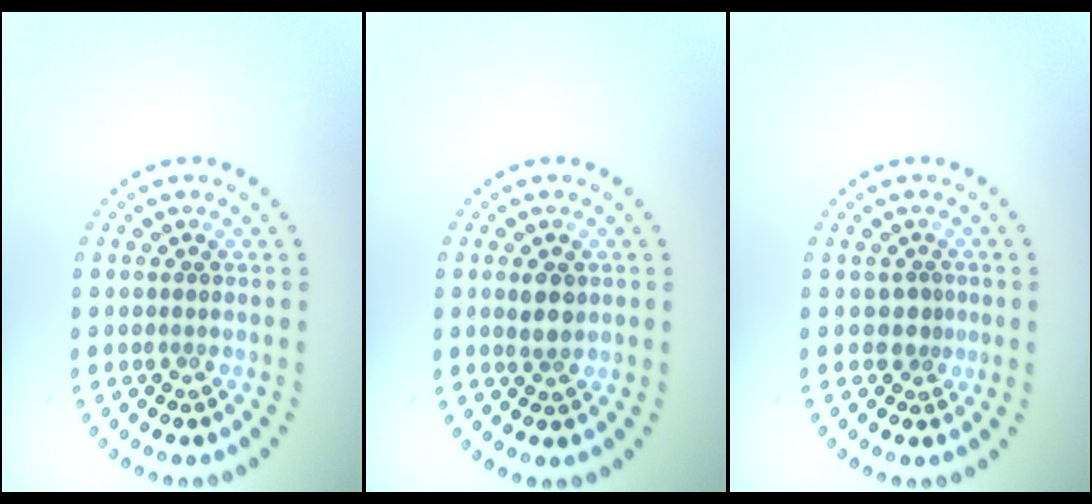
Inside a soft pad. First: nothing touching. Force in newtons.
{"total": 2.0, "press": 1.9, "slide": 0.5}
{"total": 1.1, "press": 0.7, "slide": 0.9}